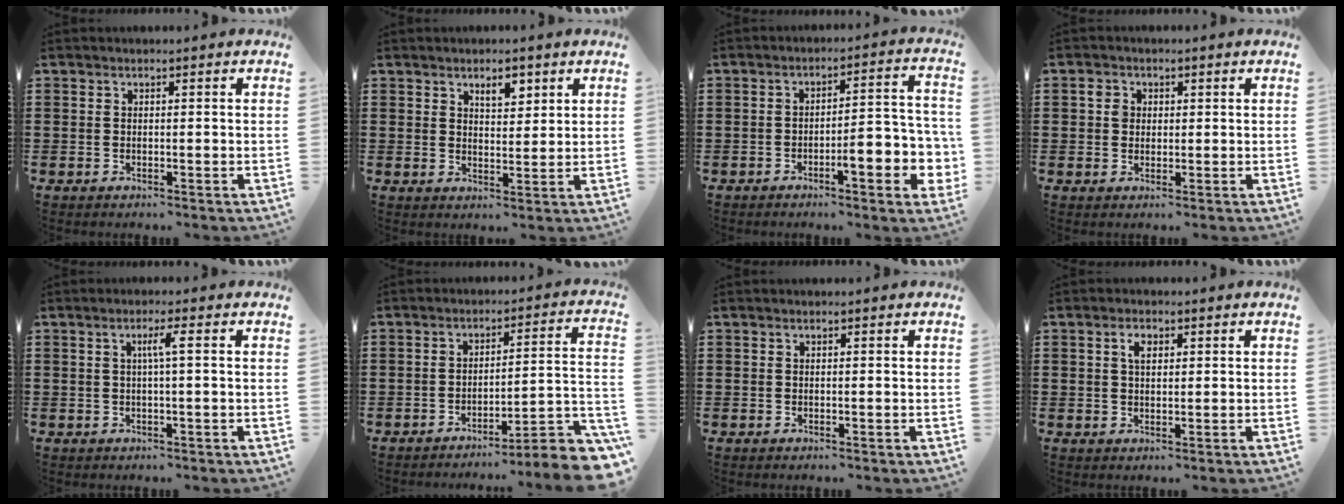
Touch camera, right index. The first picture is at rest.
{"total": 3.6, "force": [2.4, 1.7, 2.1], "torque": [-0.032, 0.001, 0.039]}
{"total": 7.2, "force": [-2.9, 1.7, 6.4], "torque": [-0.087, -0.013, -0.052]}
{"total": 2.2, "force": [0.5, 1.9, 0.9], "torque": [-0.026, 0.011, 0.007]}
{"total": 2.5, "force": [0.3, -0.2, 2.5], "torque": [-0.047, -0.001, 0.001]}
{"total": 5.3, "force": [-4.3, -0.1, 3.1], "torque": [-0.049, -0.018, -0.086]}
{"total": 0.0}
{"total": 2.3, "force": [0.8, 1.2, 1.7], "torque": [-0.038, 0.008, 0.013]}